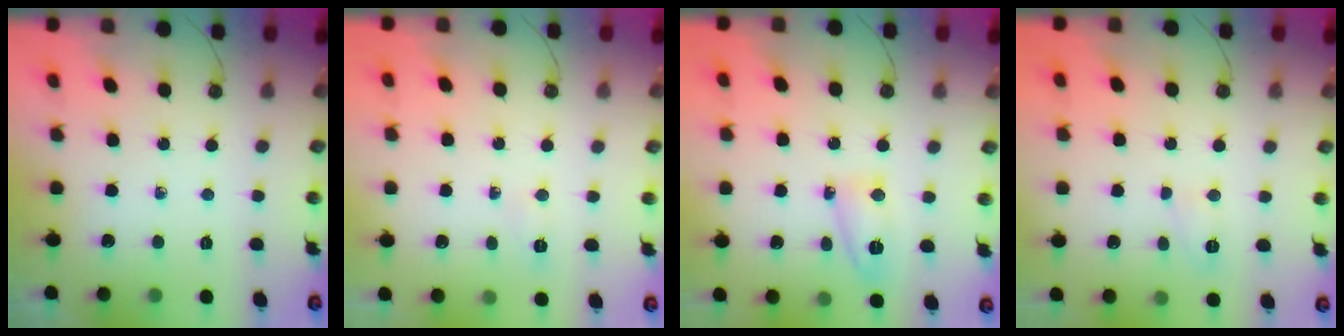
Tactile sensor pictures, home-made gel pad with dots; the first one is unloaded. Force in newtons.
{"total": 4.4, "press": 2.8, "slide": 3.5}
{"total": 9.1, "press": 6.2, "slide": 6.6}
{"total": 4.7, "press": 4.7, "slide": 0.5}